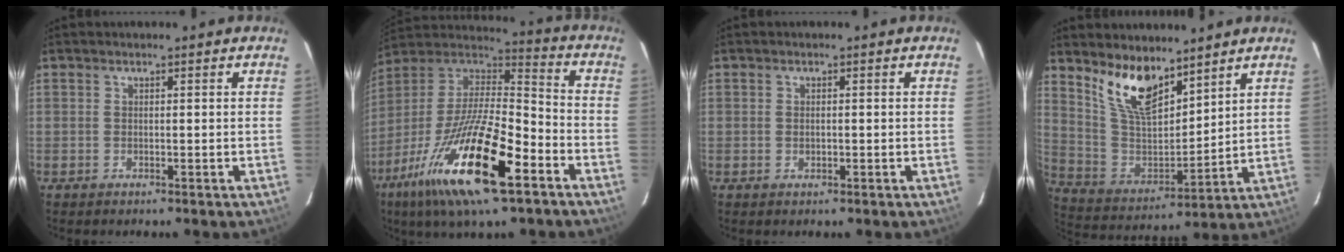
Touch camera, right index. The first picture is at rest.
{"total": 24.6, "force": [-12.3, 7.1, 20.1], "torque": [-0.382, -0.046, -0.230]}
{"total": 0.9, "force": [-0.1, 0.7, 0.6], "torque": [-0.010, 0.003, -0.002]}
{"total": 13.2, "force": [9.4, 5.3, 7.6], "torque": [-0.151, -0.003, 0.194]}